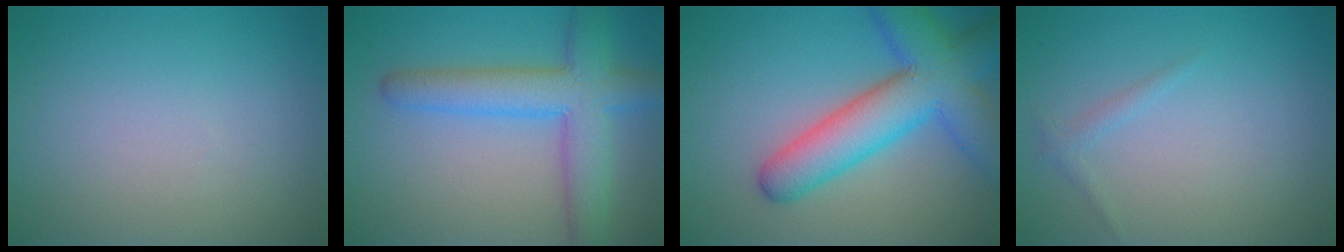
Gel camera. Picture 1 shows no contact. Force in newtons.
{"total": 6.3, "press": 6.3, "slide": 0.3}
{"total": 8.8, "press": 8.8, "slide": 0.4}
{"total": 0.9, "press": 0.9, "slide": 0.1}